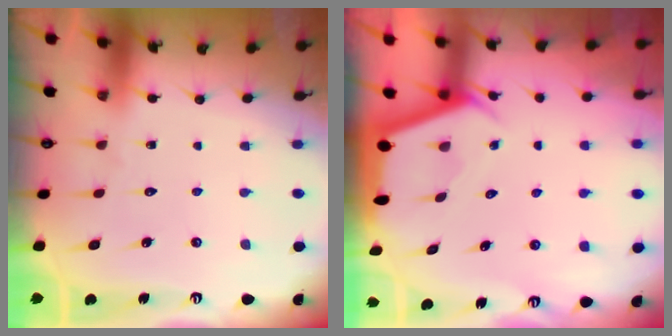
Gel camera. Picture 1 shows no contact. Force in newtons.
{"total": 2.3, "press": 2.3, "slide": 0.3}